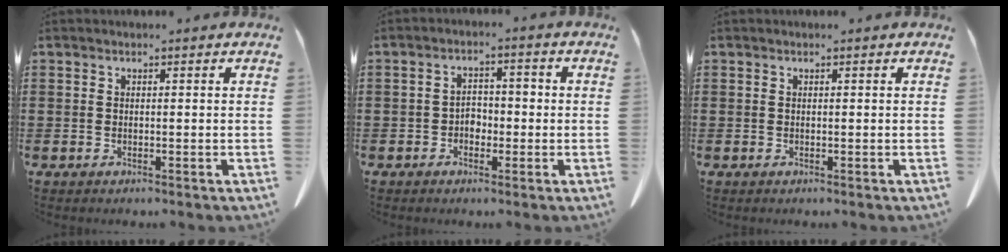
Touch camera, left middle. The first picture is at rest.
{"total": 2.7, "force": [-1.2, 2.0, 1.5], "torque": [-0.028, 0.006, -0.030]}
{"total": 0.0}